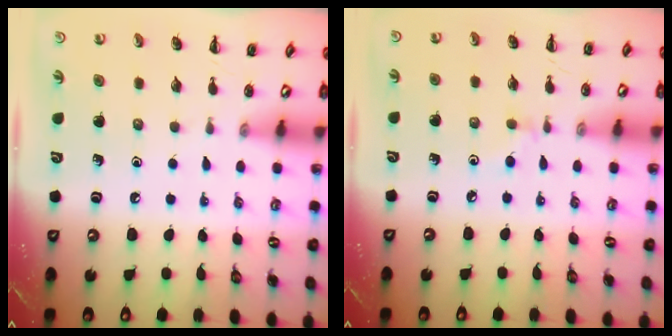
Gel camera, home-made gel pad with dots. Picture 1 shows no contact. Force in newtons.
{"total": 2.8, "press": 2.6, "slide": 1.1}